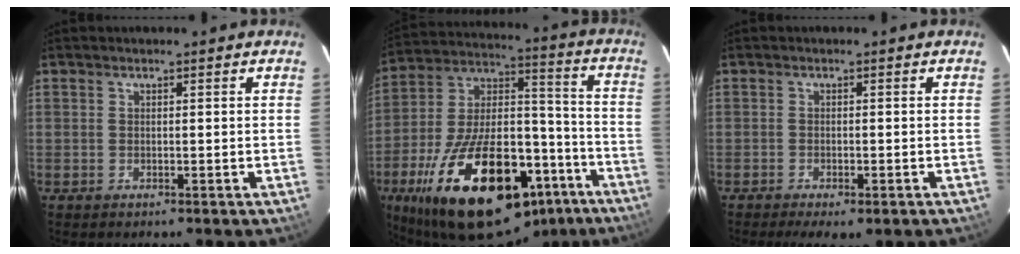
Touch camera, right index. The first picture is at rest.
{"total": 34.3, "force": [-20.1, 15.5, 23.0], "torque": [-0.398, 0.016, -0.289]}
{"total": 5.6, "force": [-3.9, 1.5, 3.7], "torque": [-0.080, -0.020, -0.057]}